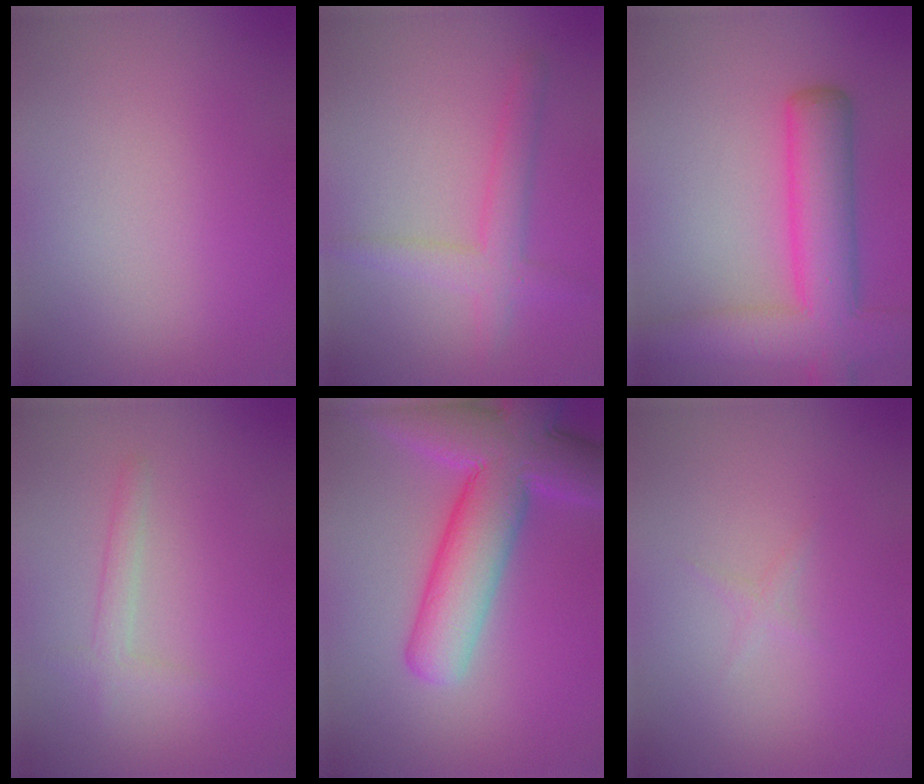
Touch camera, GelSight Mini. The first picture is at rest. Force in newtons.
{"total": 2.9, "press": 2.9, "slide": 0.1}
{"total": 7.9, "press": 7.9, "slide": 0.4}
{"total": 1.5, "press": 1.5, "slide": 0.1}
{"total": 10.3, "press": 10.3, "slide": 0.4}
{"total": 0.6, "press": 0.6, "slide": 0.0}